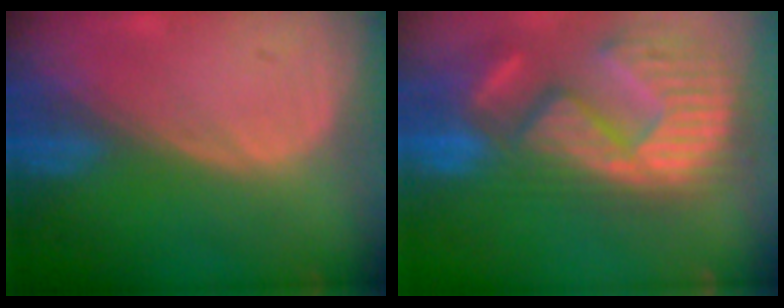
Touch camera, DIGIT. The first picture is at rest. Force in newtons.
{"total": 14.9, "press": 12.3, "slide": 8.5}